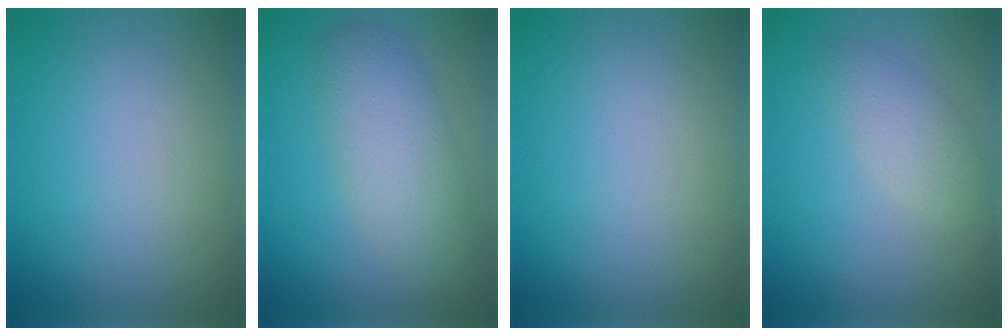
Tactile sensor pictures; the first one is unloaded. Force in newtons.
{"total": 5.2, "press": 5.2, "slide": 0.0}
{"total": 0.0}
{"total": 2.4, "press": 2.4, "slide": 0.1}